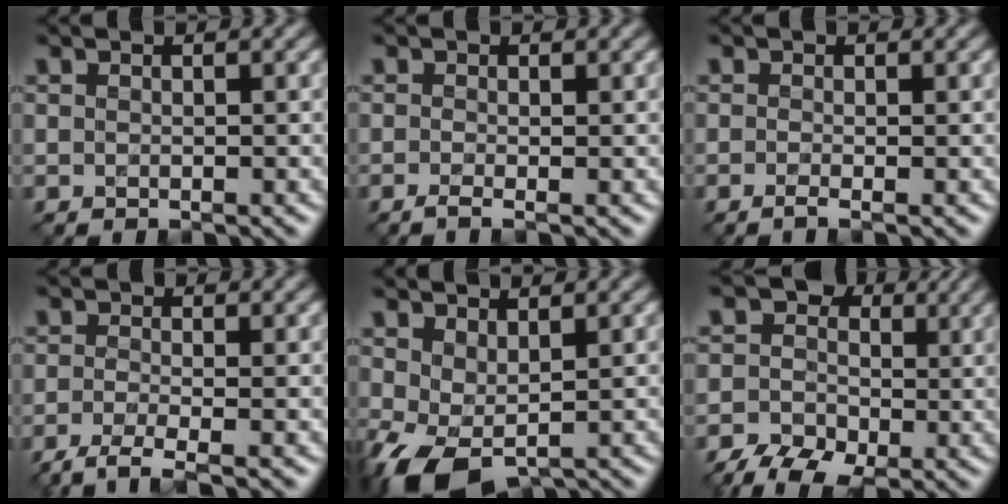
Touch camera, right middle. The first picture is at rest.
{"total": 0.9, "force": [-0.3, 0.2, 0.8], "torque": [-0.016, -0.003, -0.014]}
{"total": 0.7, "force": [-0.3, 0.1, 0.7], "torque": [-0.011, -0.002, -0.012]}
{"total": 2.9, "force": [-1.8, 0.7, 2.2], "torque": [-0.043, -0.004, -0.047]}
{"total": 4.3, "force": [-0.4, 2.5, 3.4], "torque": [-0.083, -0.002, -0.003]}
{"total": 7.3, "force": [-1.8, 5.7, 4.2], "torque": [-0.048, 0.000, -0.033]}